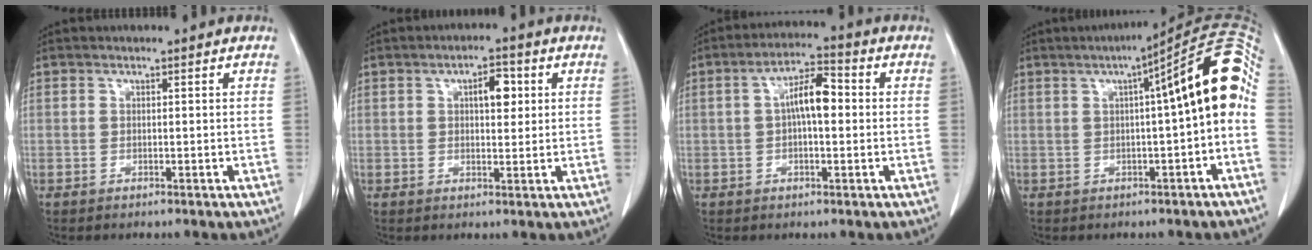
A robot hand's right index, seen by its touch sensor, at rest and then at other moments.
{"total": 4.4, "force": [1.4, 1.8, 3.8], "torque": [-0.054, 0.008, 0.018]}
{"total": 6.9, "force": [0.6, 2.2, 6.5], "torque": [-0.119, 0.022, 0.005]}
{"total": 13.1, "force": [1.5, 0.8, 13.0], "torque": [-0.169, 0.045, 0.012]}